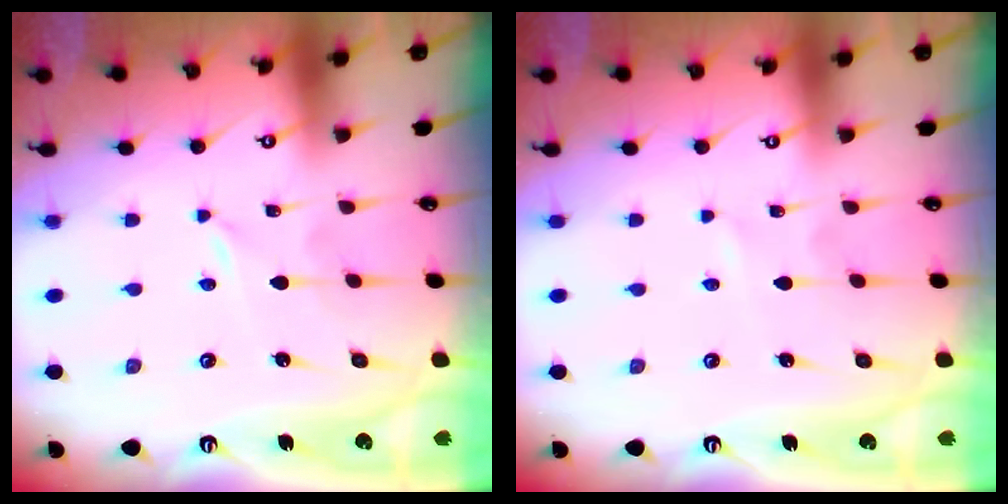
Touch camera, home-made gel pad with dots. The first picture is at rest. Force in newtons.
{"total": 0.6, "press": 0.6, "slide": 0.1}